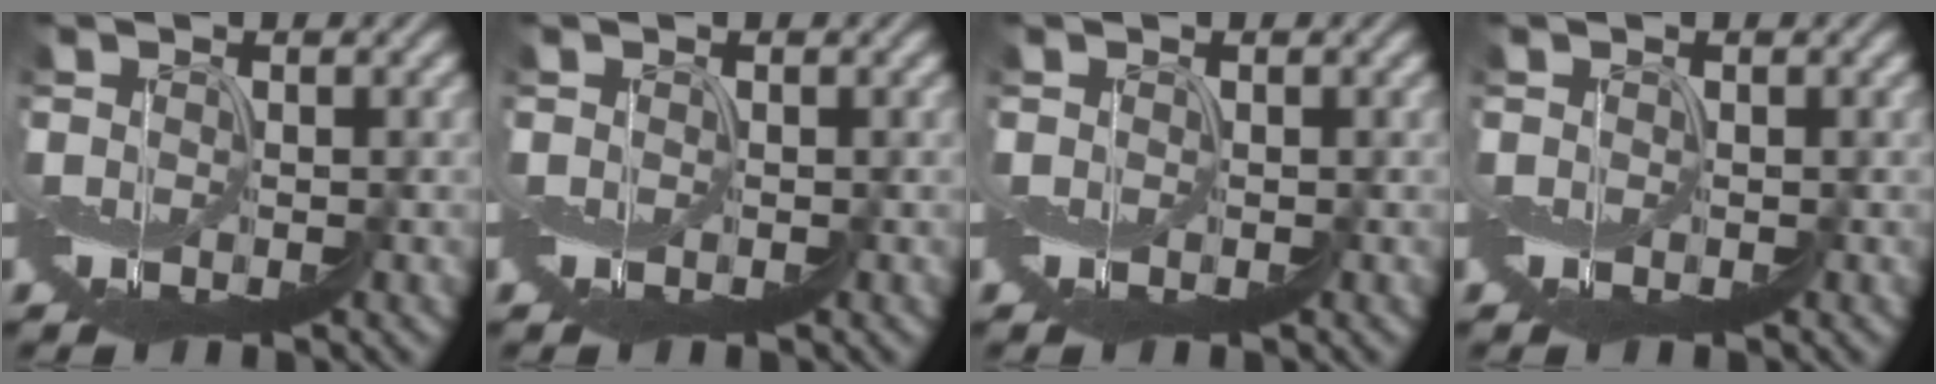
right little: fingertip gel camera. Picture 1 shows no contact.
{"total": 0.0}
{"total": 0.0}
{"total": 0.0}